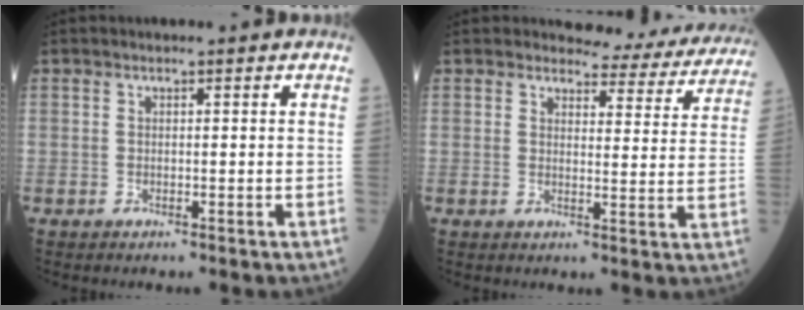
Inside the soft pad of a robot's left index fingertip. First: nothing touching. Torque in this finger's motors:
{"motor_torque": [-0.62, -0.66, -0.20, -0.02]}